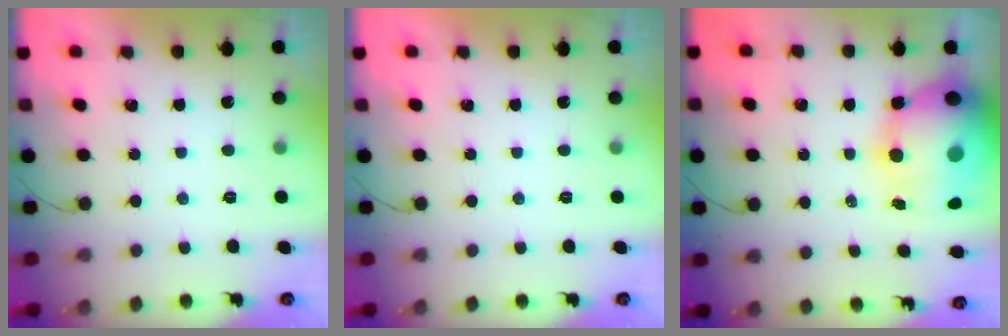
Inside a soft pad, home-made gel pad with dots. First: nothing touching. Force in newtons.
{"total": 0.0}
{"total": 22.6, "press": 22.0, "slide": 5.0}